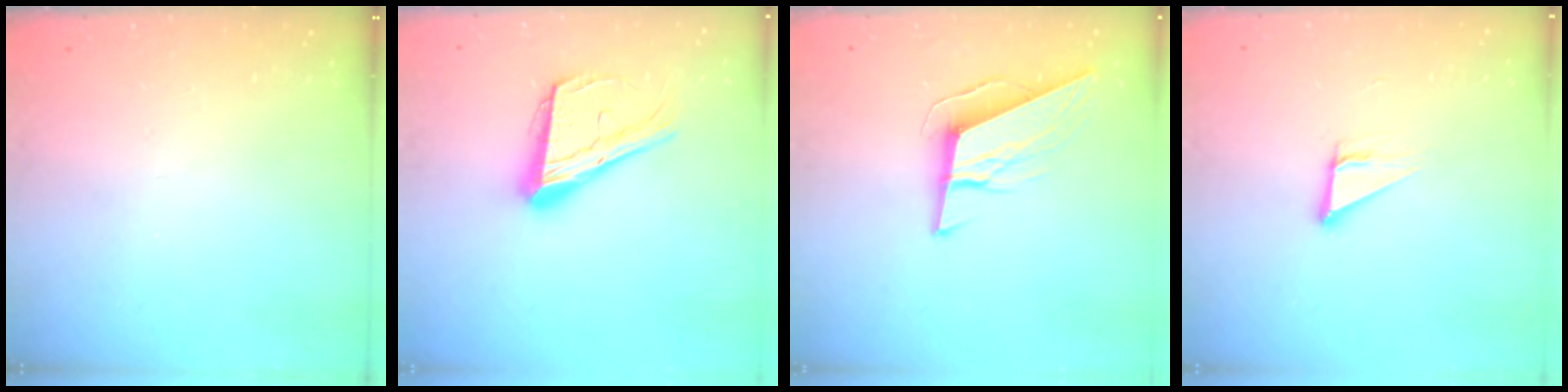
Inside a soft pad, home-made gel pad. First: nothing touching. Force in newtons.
{"total": 17.9, "press": 17.8, "slide": 1.9}
{"total": 10.1, "press": 10.0, "slide": 1.6}
{"total": 3.3, "press": 3.3, "slide": 0.2}